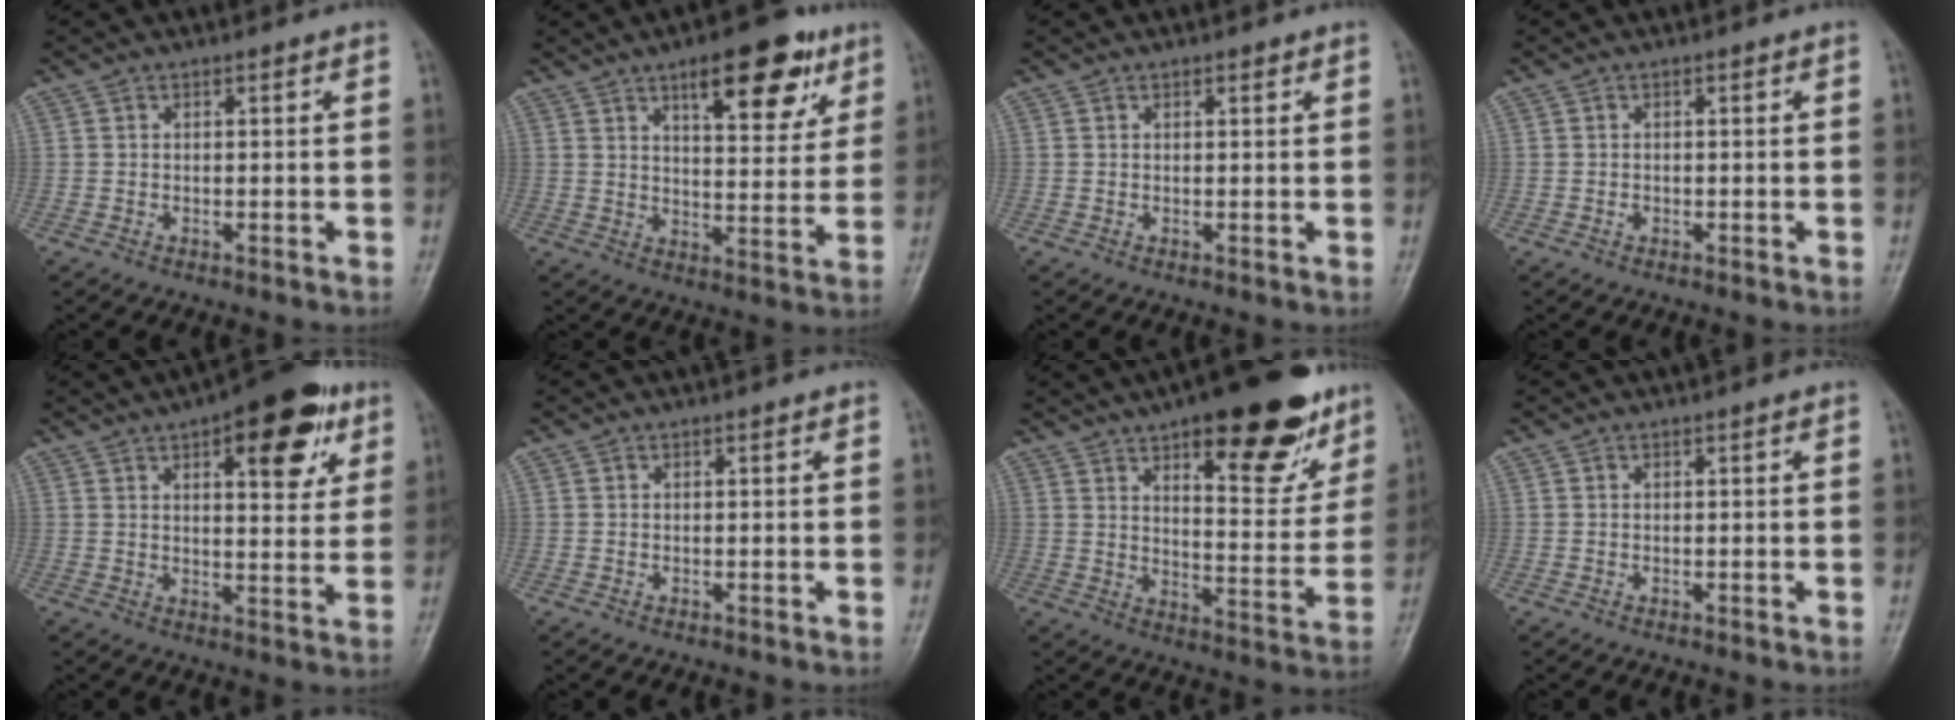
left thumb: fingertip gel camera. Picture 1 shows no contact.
{"total": 14.6, "force": [8.0, 5.7, 10.8], "torque": [-0.111, -0.031, 0.113]}
{"total": 1.0, "force": [0.6, 0.5, 0.6], "torque": [-0.005, -0.002, 0.007]}
{"total": 0.6, "force": [-0.2, 0.5, 0.3], "torque": [0.000, 0.002, -0.004]}
{"total": 15.2, "force": [7.1, 6.3, 11.8], "torque": [-0.116, -0.017, 0.091]}
{"total": 0.0}
{"total": 21.6, "force": [12.7, 8.0, 15.5], "torque": [-0.170, -0.053, 0.185]}
{"total": 0.0}